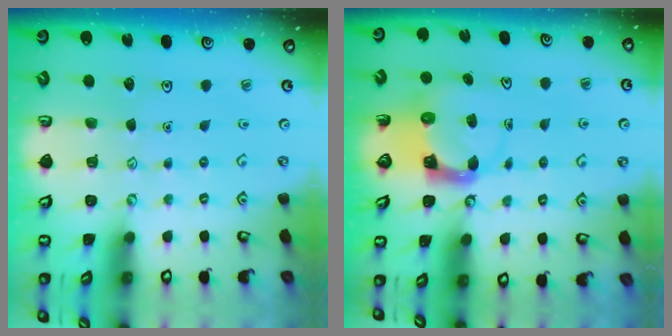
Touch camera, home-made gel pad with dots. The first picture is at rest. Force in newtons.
{"total": 3.9, "press": 3.9, "slide": 0.4}